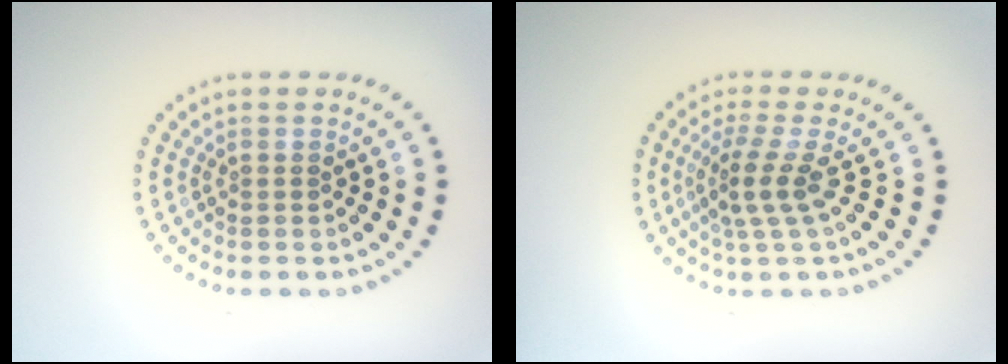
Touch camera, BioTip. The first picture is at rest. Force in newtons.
{"total": 2.9, "press": 1.9, "slide": 2.1}